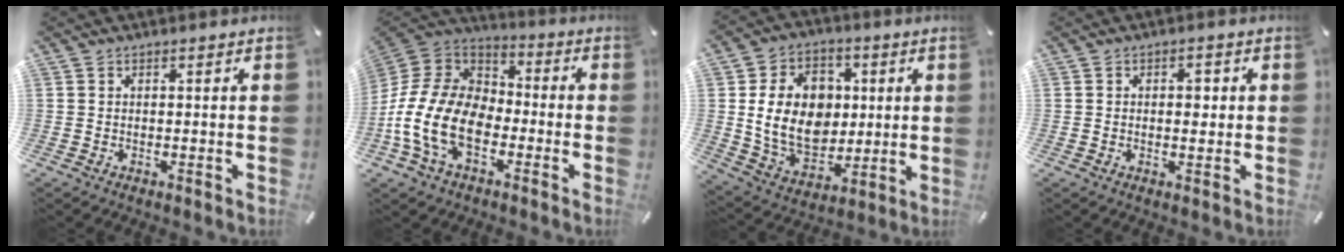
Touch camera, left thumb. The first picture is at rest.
{"total": 16.8, "force": [-7.3, 11.1, 10.4], "torque": [-0.233, 0.025, -0.134]}
{"total": 16.6, "force": [1.2, 13.1, 10.1], "torque": [-0.199, 0.004, 0.025]}
{"total": 3.0, "force": [0.1, 1.8, 2.4], "torque": [-0.024, -0.002, -0.006]}